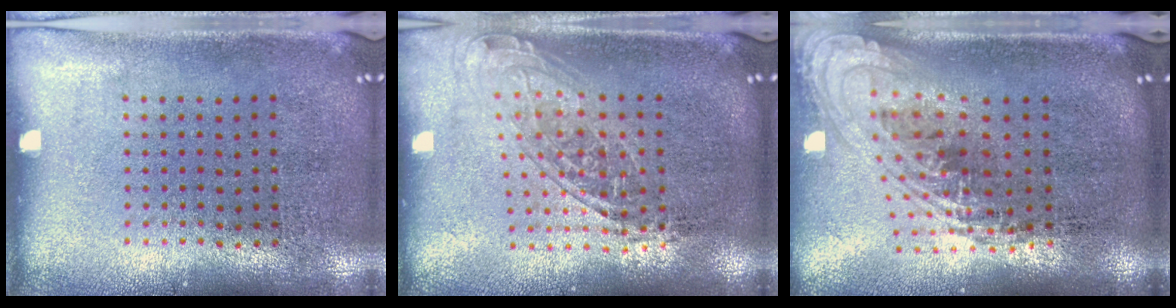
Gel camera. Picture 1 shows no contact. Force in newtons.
{"total": 1.5, "press": 1.3, "slide": 0.9}
{"total": 2.3, "press": 1.7, "slide": 1.6}